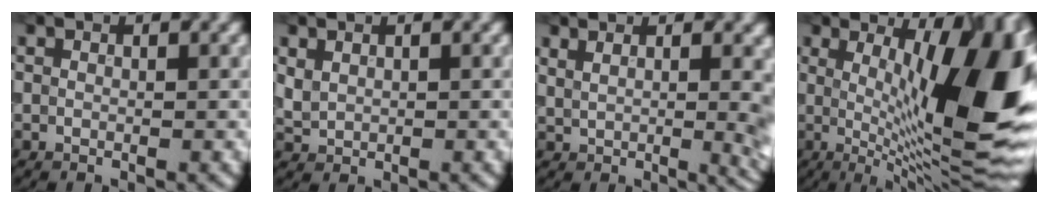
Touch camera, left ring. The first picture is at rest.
{"total": 1.2, "force": [0.6, 0.9, 0.6], "torque": [-0.013, 0.000, 0.018]}
{"total": 6.7, "force": [2.4, 3.4, 5.2], "torque": [-0.028, 0.024, 0.022]}
{"total": 14.7, "force": [1.7, 4.4, 13.9], "torque": [-0.164, 0.006, 0.025]}